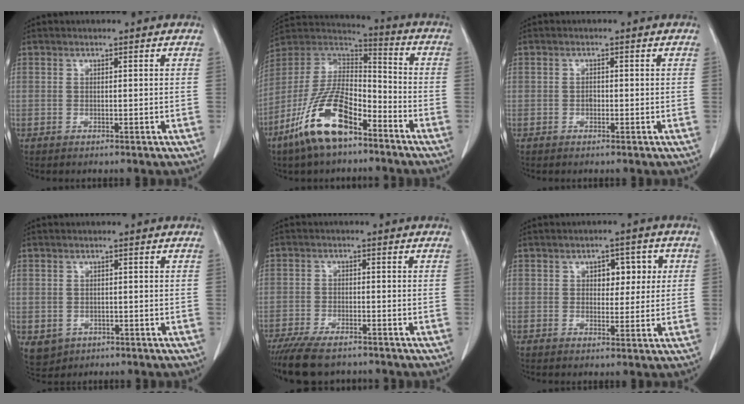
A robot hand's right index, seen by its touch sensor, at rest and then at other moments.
{"total": 16.0, "force": [-9.4, 5.7, 11.6], "torque": [-0.234, 0.003, -0.174]}
{"total": 0.8, "force": [-0.3, 0.5, 0.6], "torque": [-0.010, 0.002, -0.008]}
{"total": 4.1, "force": [-1.4, 3.7, 1.1], "torque": [-0.021, -0.002, -0.011]}
{"total": 8.5, "force": [-7.0, 2.6, 4.1], "torque": [-0.067, -0.013, -0.113]}
{"total": 5.0, "force": [1.3, 2.9, 3.9], "torque": [-0.044, 0.016, 0.018]}